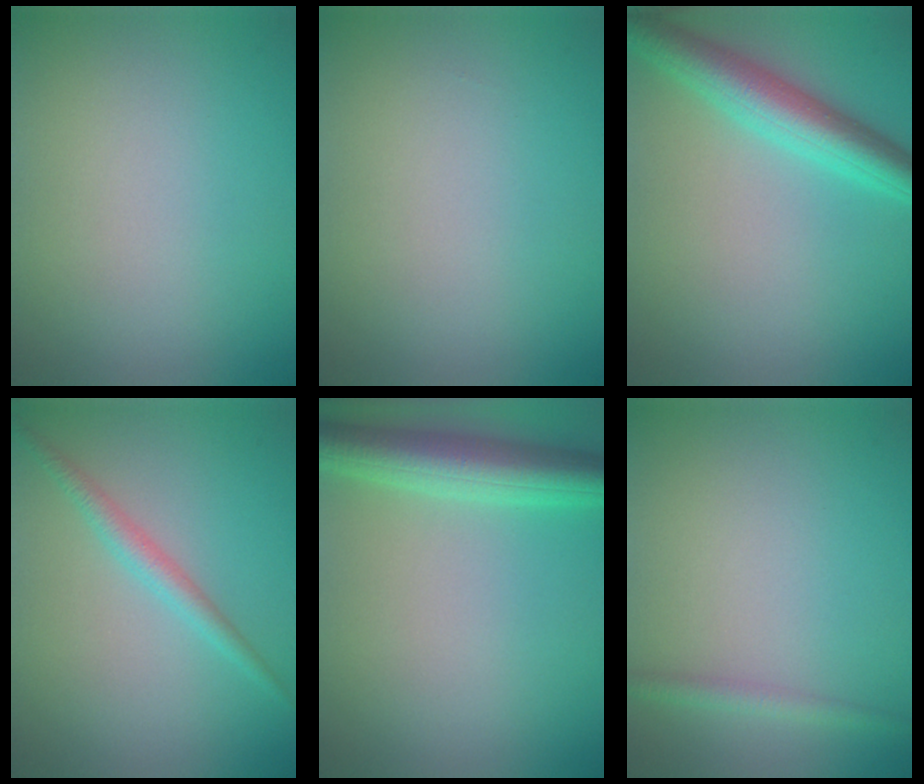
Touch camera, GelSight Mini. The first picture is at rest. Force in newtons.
{"total": 0.0}
{"total": 5.3, "press": 5.3, "slide": 0.2}
{"total": 1.9, "press": 1.9, "slide": 0.1}
{"total": 5.7, "press": 5.7, "slide": 0.3}
{"total": 1.3, "press": 1.3, "slide": 0.0}